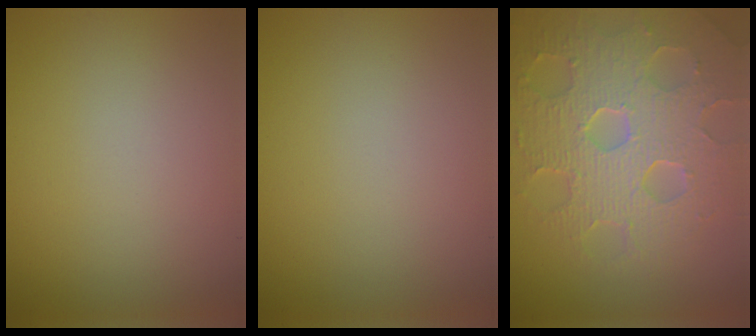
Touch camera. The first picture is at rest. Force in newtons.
{"total": 0.0}
{"total": 8.6, "press": 6.0, "slide": 6.1}